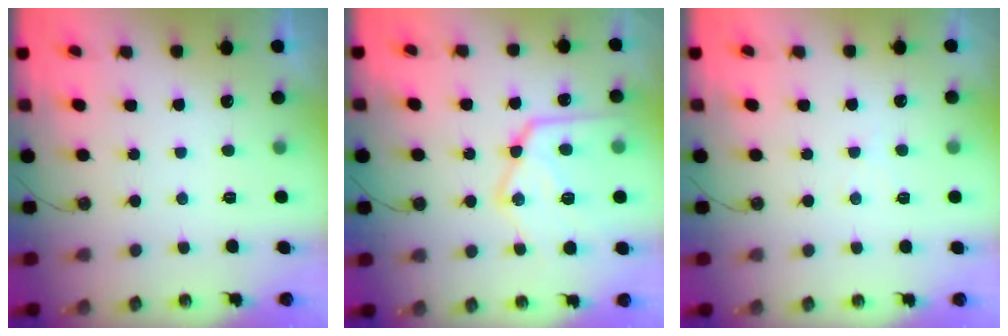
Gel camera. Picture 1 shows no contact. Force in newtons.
{"total": 19.2, "press": 19.1, "slide": 1.7}
{"total": 4.0, "press": 4.0, "slide": 0.6}